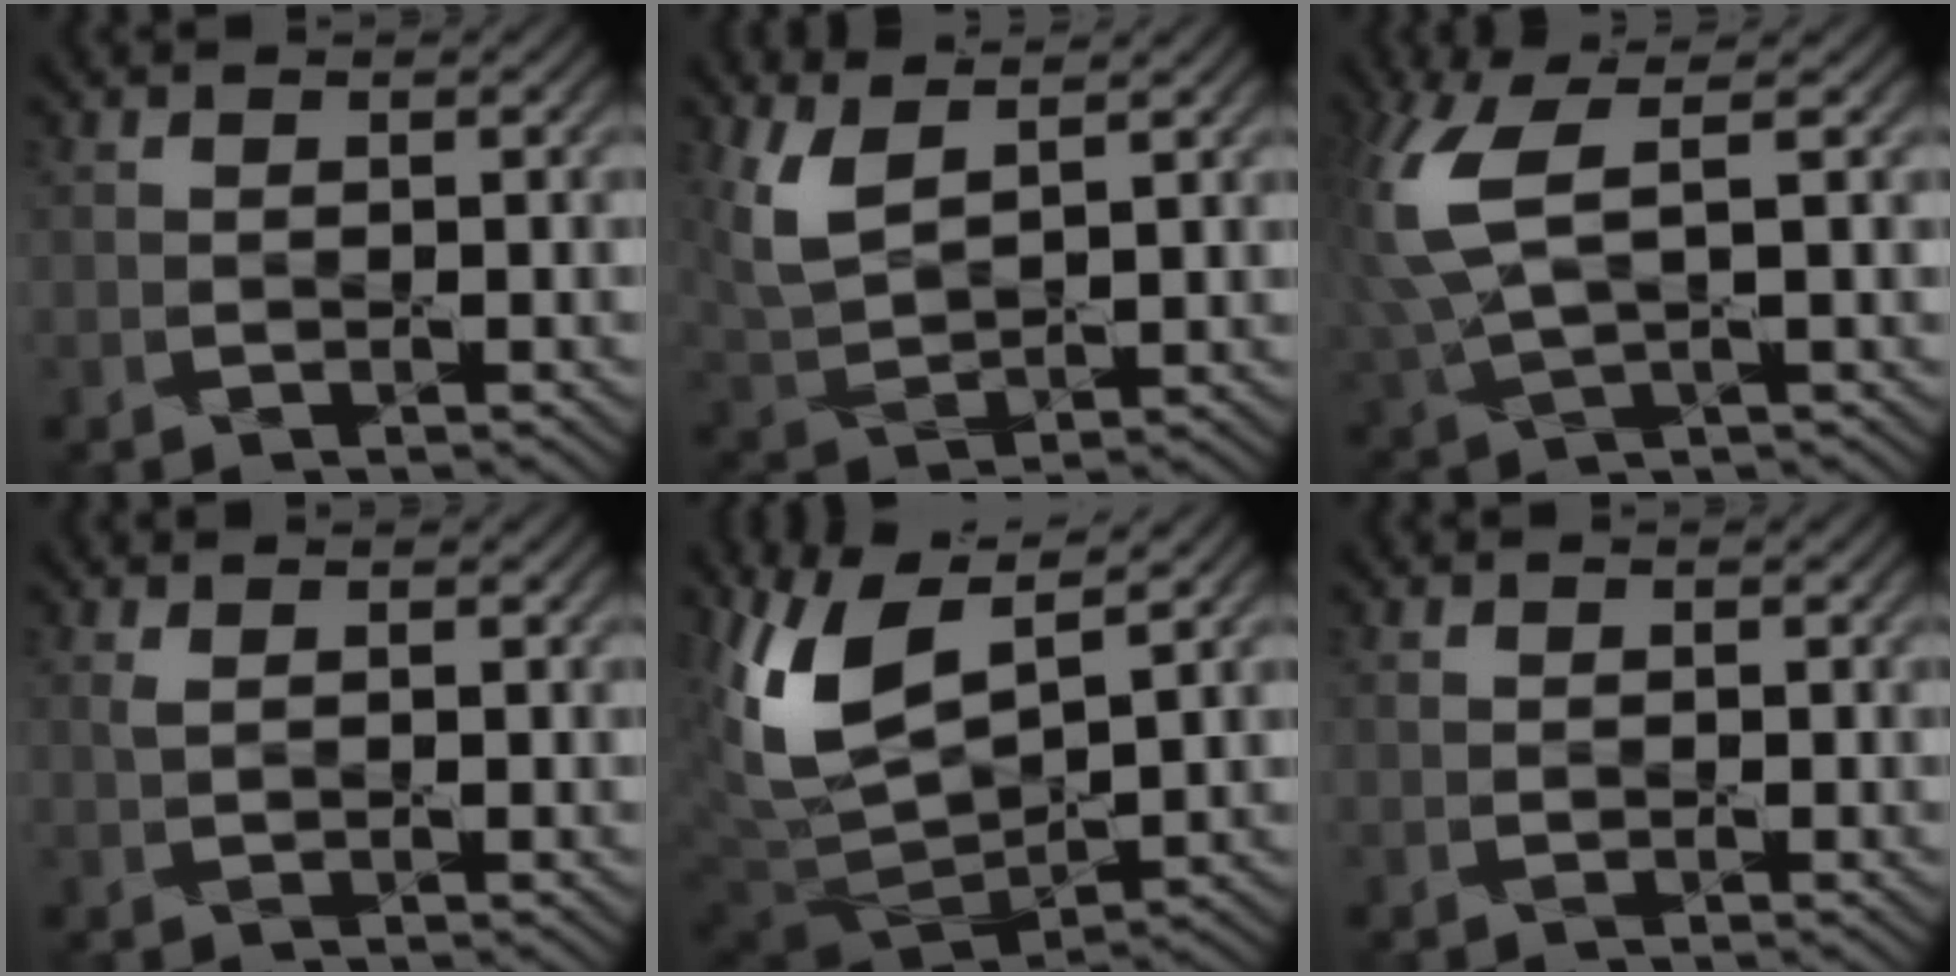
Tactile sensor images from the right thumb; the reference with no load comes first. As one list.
[{"total": 7.2, "force": [4.1, 2.9, 5.1], "torque": [-0.133, 0.000, 0.087]}, {"total": 8.9, "force": [2.7, 3.1, 7.9], "torque": [-0.208, 0.009, 0.054]}, {"total": 1.5, "force": [1.0, 0.5, 1.0], "torque": [-0.030, -0.002, 0.022]}, {"total": 13.2, "force": [6.1, 5.7, 10.2], "torque": [-0.245, 0.002, 0.117]}, {"total": 0.8, "force": [0.5, 0.5, 0.4], "torque": [-0.010, -0.002, 0.012]}]